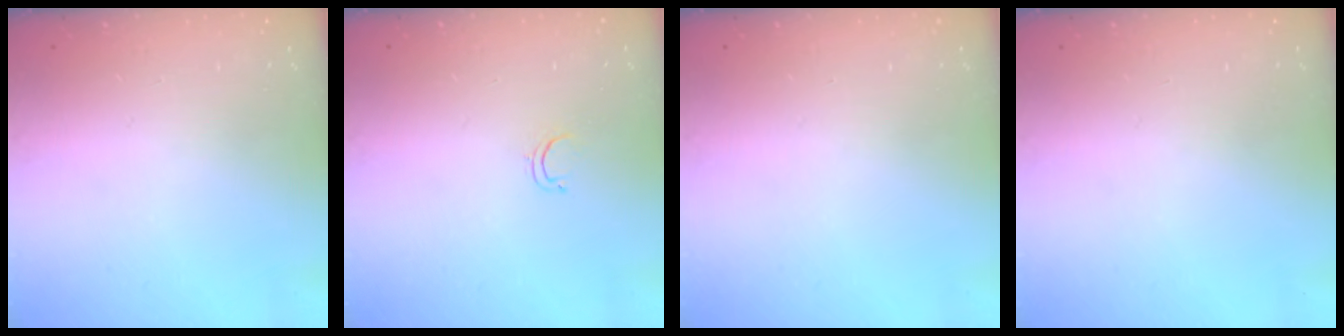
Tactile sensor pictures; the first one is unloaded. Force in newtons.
{"total": 2.6, "press": 2.5, "slide": 0.4}
{"total": 0.0}
{"total": 0.0}